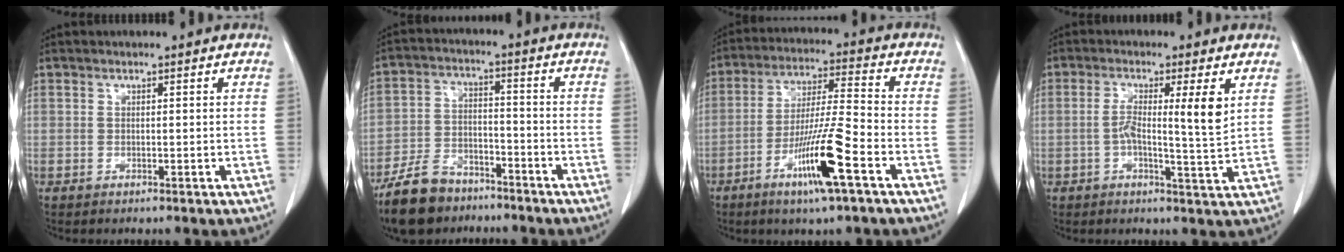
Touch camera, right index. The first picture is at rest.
{"total": 10.3, "force": [-8.1, 5.0, 4.0], "torque": [-0.091, -0.005, -0.145]}
{"total": 12.3, "force": [-5.9, -0.1, 10.8], "torque": [-0.208, -0.015, -0.108]}
{"total": 6.1, "force": [0.9, -0.4, 6.0], "torque": [-0.107, 0.003, 0.017]}